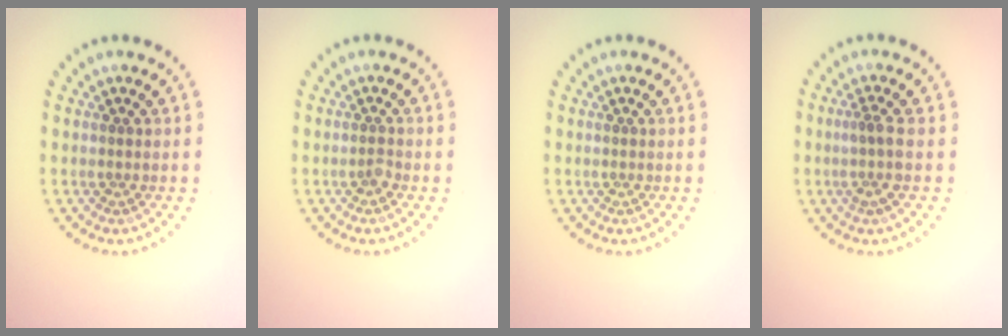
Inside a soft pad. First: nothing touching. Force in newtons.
{"total": 0.8, "press": 0.6, "slide": 0.6}
{"total": 0.0}
{"total": 1.9, "press": 1.5, "slide": 1.1}